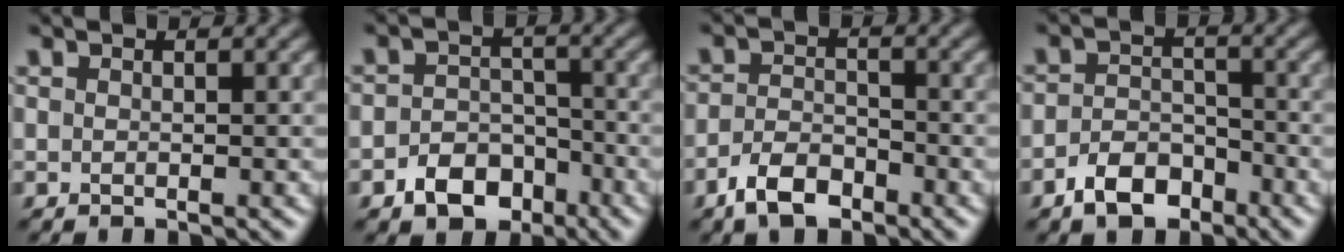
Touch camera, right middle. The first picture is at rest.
{"total": 4.4, "force": [-2.5, 3.0, 2.0], "torque": [-0.030, -0.002, -0.043]}
{"total": 3.7, "force": [-2.5, 1.8, 2.1], "torque": [-0.041, 0.001, -0.055]}
{"total": 4.0, "force": [-2.6, 2.3, 1.9], "torque": [-0.034, 0.002, -0.052]}